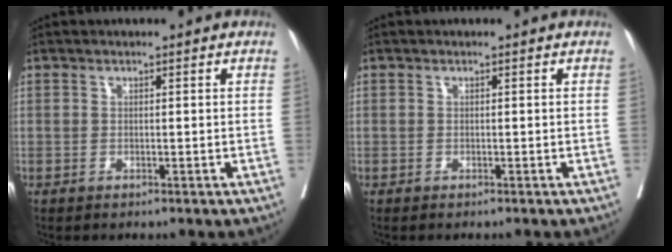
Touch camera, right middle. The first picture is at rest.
{"total": 1.2, "force": [-1.1, 0.1, 0.5], "torque": [-0.005, -0.002, -0.017]}